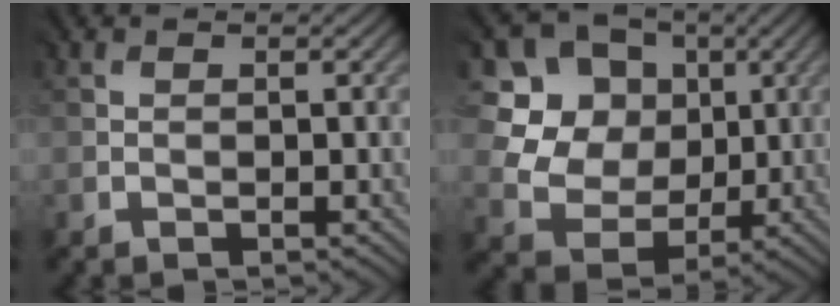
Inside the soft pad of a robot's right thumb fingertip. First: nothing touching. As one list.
[{"total": 10.0, "force": [3.0, 8.9, 3.5], "torque": [-0.119, 0.019, 0.065]}]